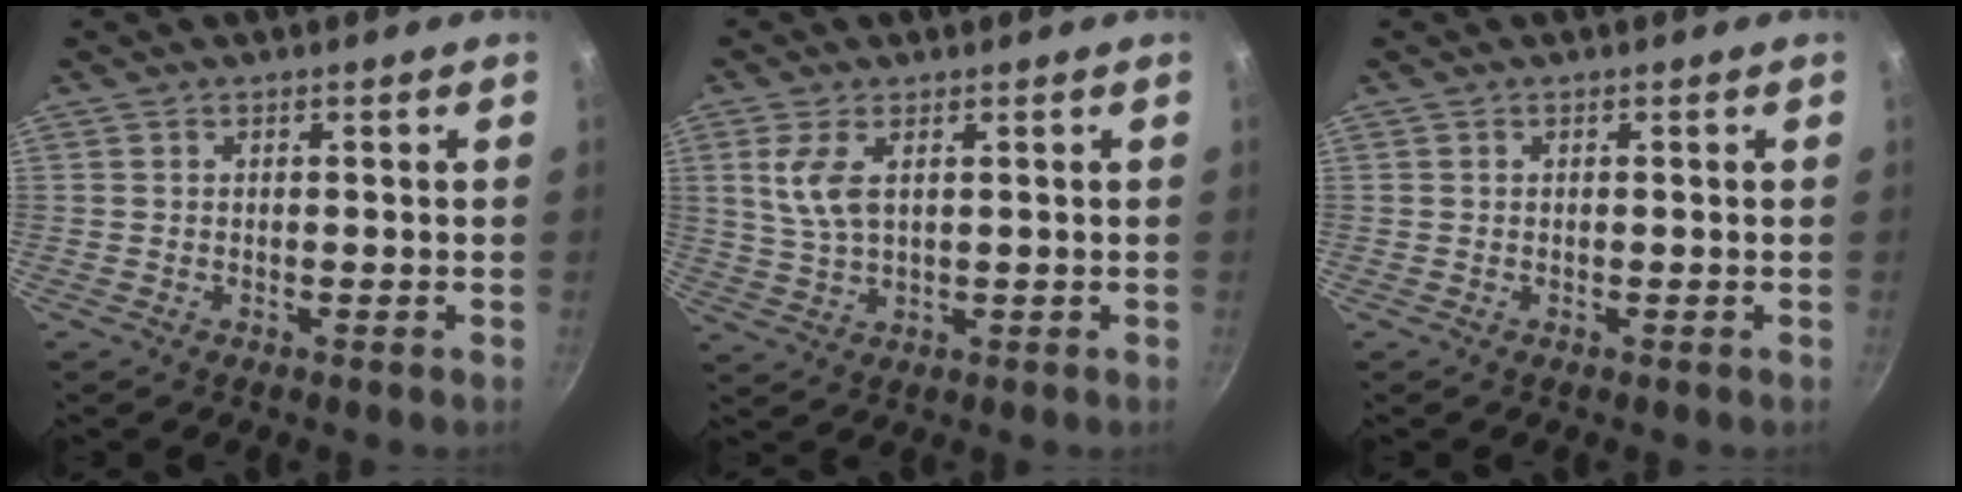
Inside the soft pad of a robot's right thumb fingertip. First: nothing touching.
{"total": 6.2, "force": [2.0, 3.0, 5.1], "torque": [-0.103, -0.011, 0.044]}
{"total": 0.0}